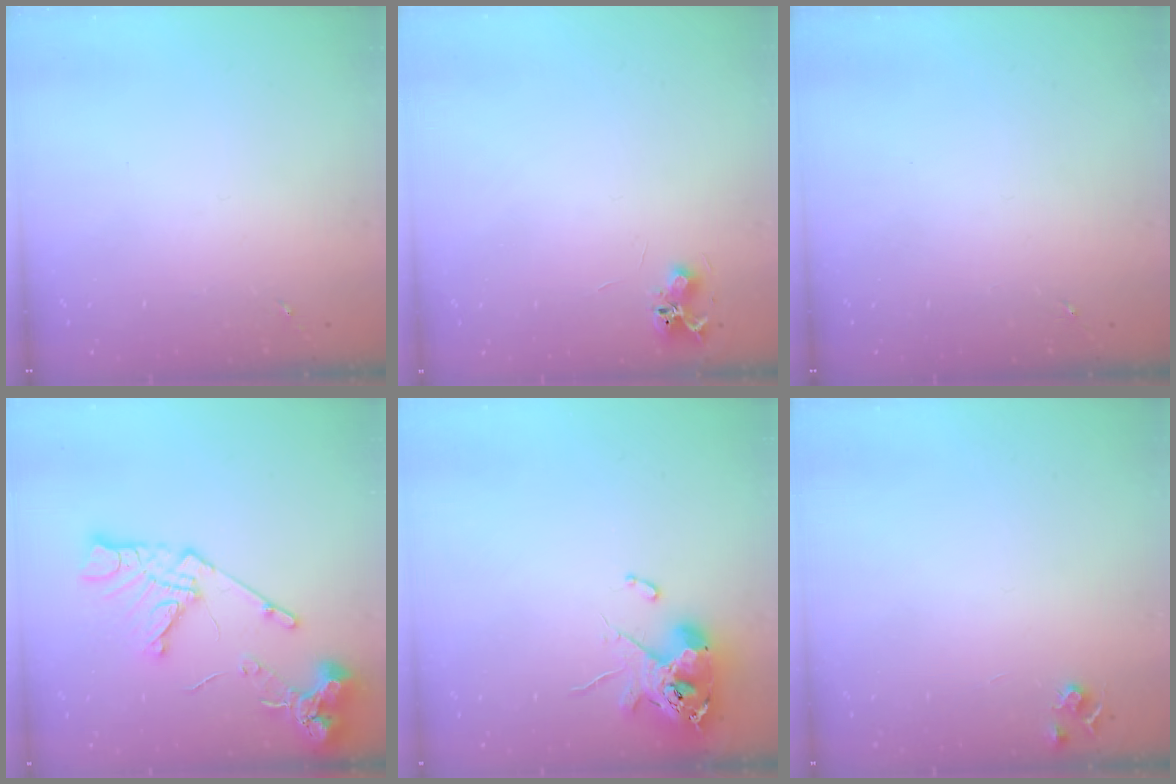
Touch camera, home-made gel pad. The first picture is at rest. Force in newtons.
{"total": 6.5, "press": 6.5, "slide": 0.8}
{"total": 0.0}
{"total": 16.4, "press": 16.3, "slide": 1.9}
{"total": 12.0, "press": 11.9, "slide": 1.9}
{"total": 5.2, "press": 5.2, "slide": 0.7}